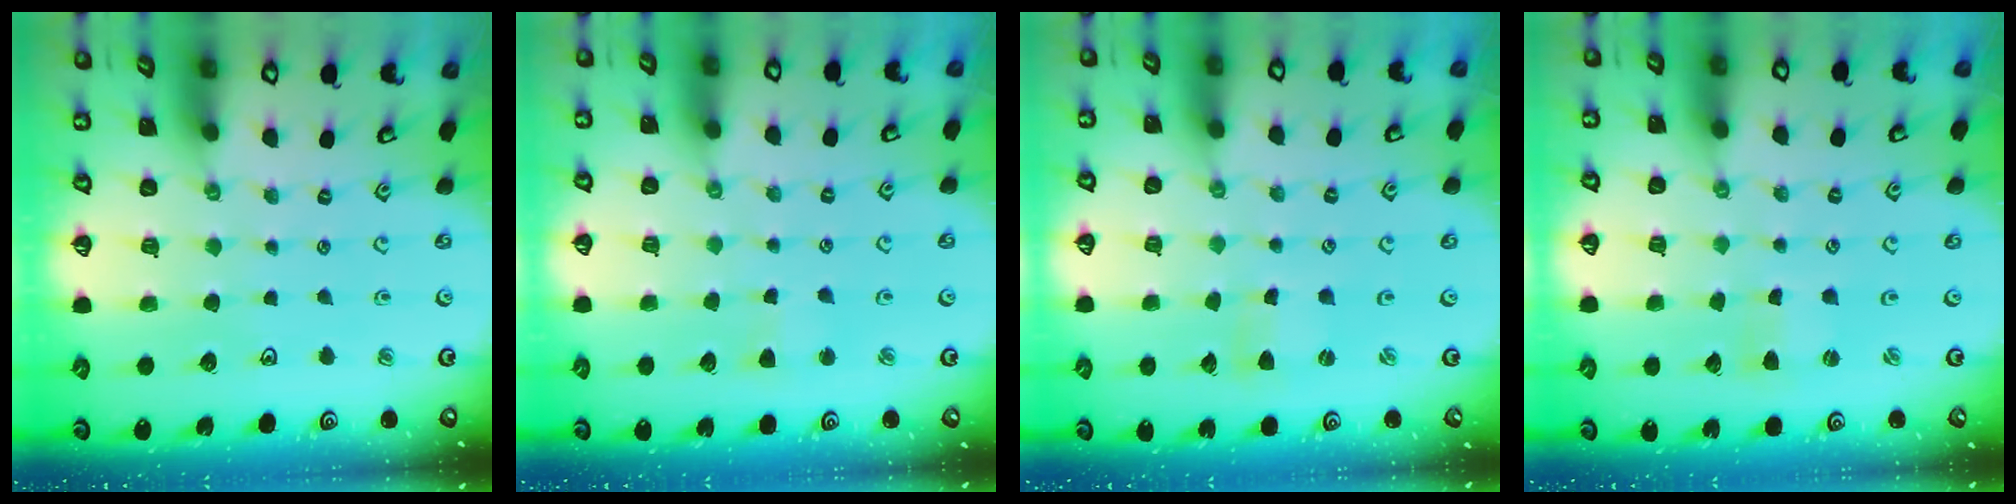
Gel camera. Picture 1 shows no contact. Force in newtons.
{"total": 2.1, "press": 2.1, "slide": 0.5}
{"total": 0.6, "press": 0.6, "slide": 0.1}
{"total": 0.0}